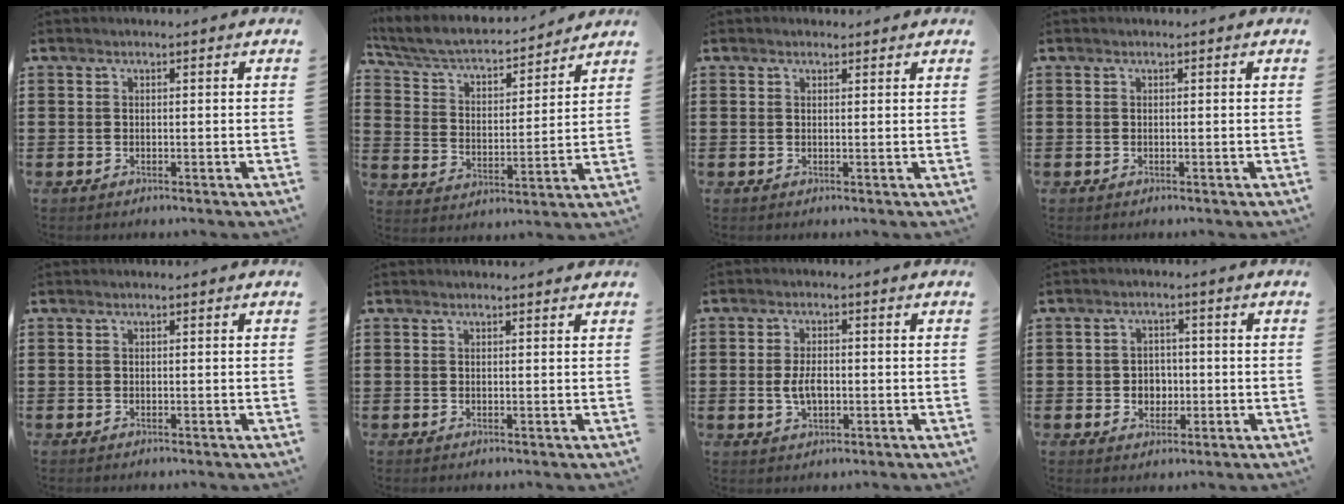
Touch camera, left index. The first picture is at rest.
{"total": 5.1, "force": [4.5, 1.1, 2.1], "torque": [-0.062, -0.033, 0.070]}
{"total": 0.9, "force": [0.8, 0.4, 0.1], "torque": [-0.004, 0.003, 0.016]}
{"total": 0.0}
{"total": 0.0}
{"total": 0.7, "force": [0.7, 0.1, 0.3], "torque": [-0.006, 0.000, 0.013]}
{"total": 4.1, "force": [-0.4, 2.2, 3.4], "torque": [-0.072, 0.002, -0.009]}
{"total": 3.3, "force": [-0.4, 2.8, 1.6], "torque": [-0.031, 0.003, -0.014]}